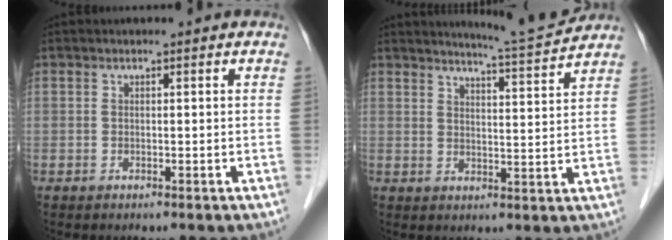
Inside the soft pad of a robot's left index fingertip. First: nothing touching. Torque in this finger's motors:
{"motor_torque": [0.66, -0.74, 0.03, 0.01]}